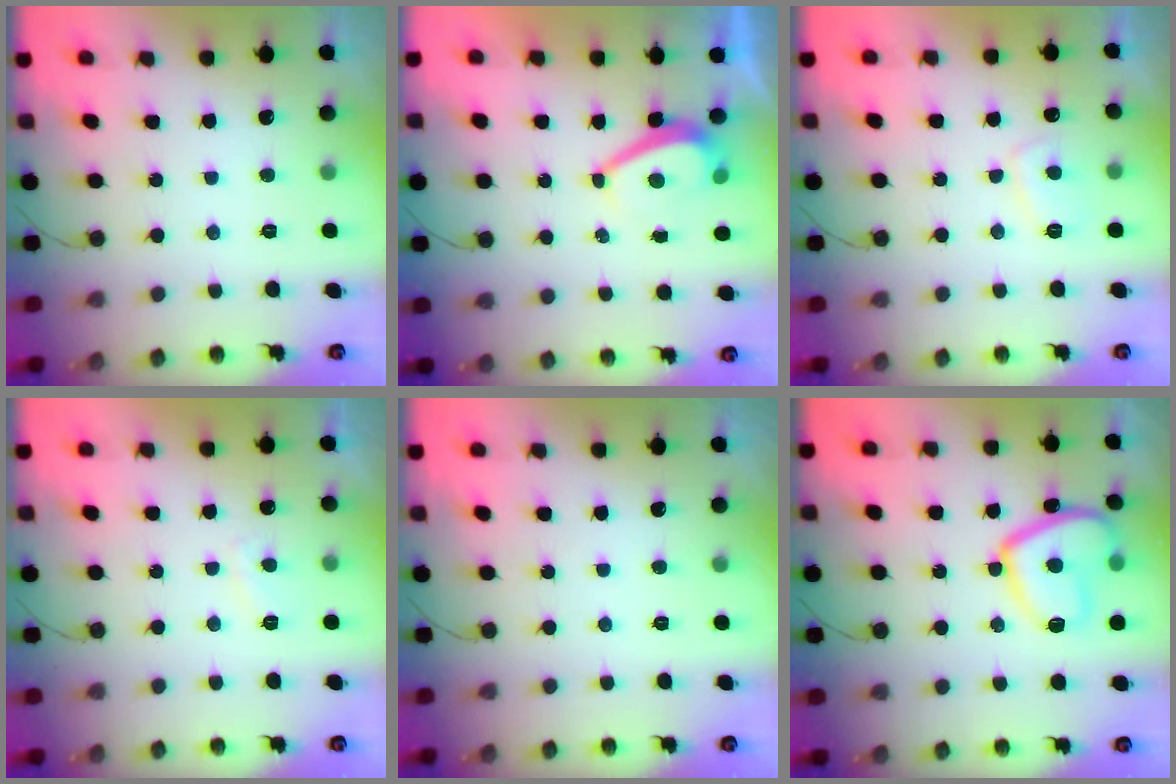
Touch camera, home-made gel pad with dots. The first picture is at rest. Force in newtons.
{"total": 3.0, "press": 2.9, "slide": 0.6}
{"total": 3.9, "press": 3.8, "slide": 0.8}
{"total": 3.1, "press": 2.9, "slide": 0.9}
{"total": 0.0}
{"total": 12.4, "press": 12.4, "slide": 0.6}